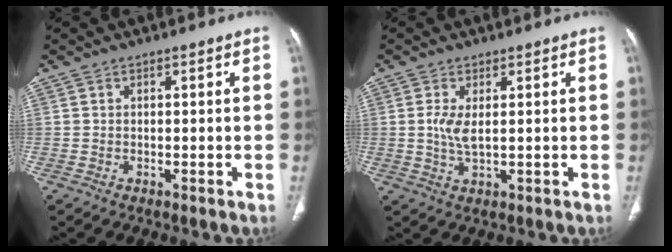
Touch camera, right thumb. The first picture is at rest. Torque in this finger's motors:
{"motor_torque": [2.75, 2.26, -0.24, -0.09, 0.02]}